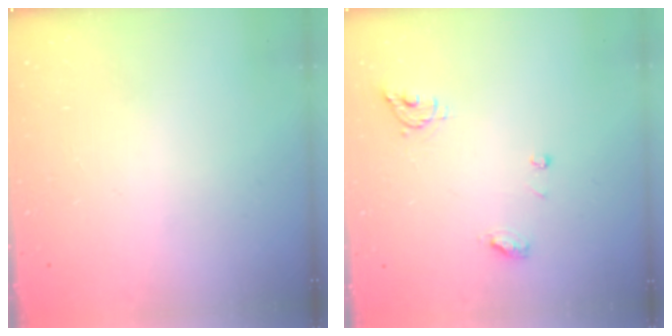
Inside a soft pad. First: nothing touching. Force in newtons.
{"total": 6.2, "press": 6.2, "slide": 0.5}